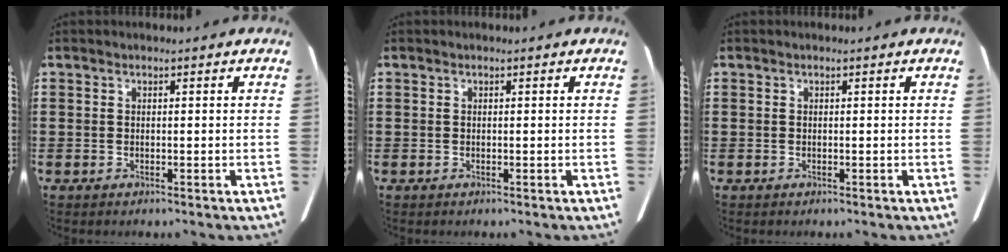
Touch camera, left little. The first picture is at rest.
{"total": 0.0}
{"total": 0.0}